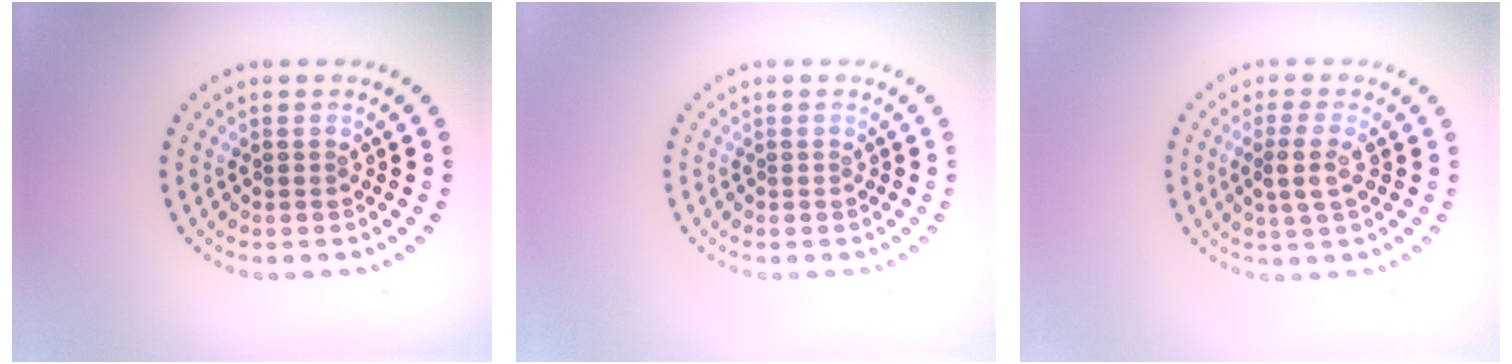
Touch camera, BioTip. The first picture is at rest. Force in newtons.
{"total": 0.0}
{"total": 2.3, "press": 2.0, "slide": 1.2}